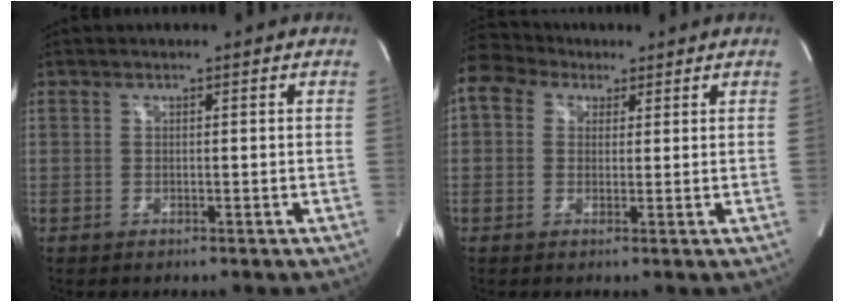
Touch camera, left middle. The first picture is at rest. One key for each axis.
{"total": 8.5, "fx": 5.1, "fy": 5.8, "fz": 3.5, "tx": -0.084, "ty": 0.056, "tz": 0.097}